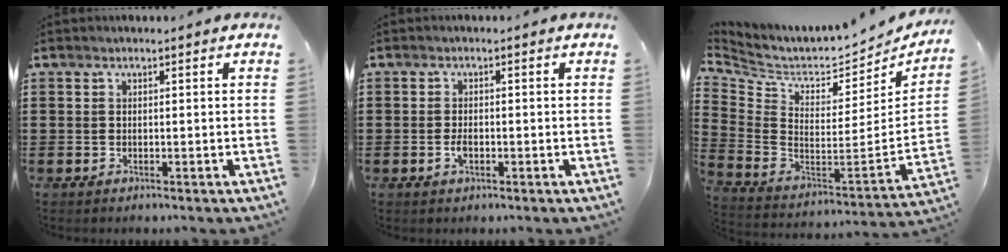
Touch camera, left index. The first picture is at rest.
{"total": 1.8, "force": [-0.6, 0.8, 1.5], "torque": [-0.037, -0.002, -0.014]}
{"total": 4.1, "force": [3.5, 1.7, 1.4], "torque": [-0.054, -0.053, 0.056]}